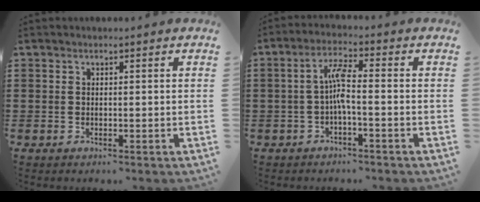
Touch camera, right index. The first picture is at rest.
{"total": 5.0, "force": [-0.9, 1.0, 4.8], "torque": [-0.097, 0.006, -0.023]}